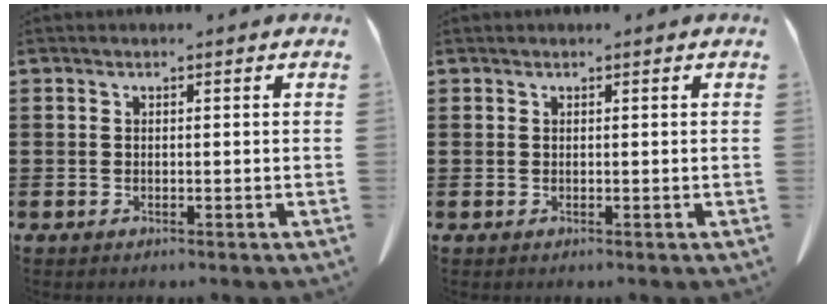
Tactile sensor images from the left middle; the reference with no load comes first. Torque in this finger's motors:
{"motor_torque": [0.09, 0.09, 0.00, 0.00]}